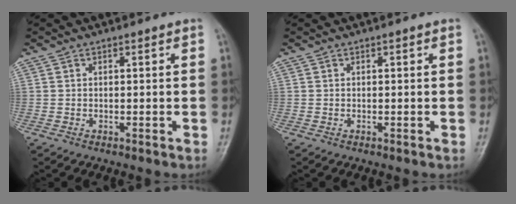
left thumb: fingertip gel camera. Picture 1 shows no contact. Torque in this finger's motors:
{"motor_torque": [0.03, 0.03, -0.03, -0.06, 0.00]}